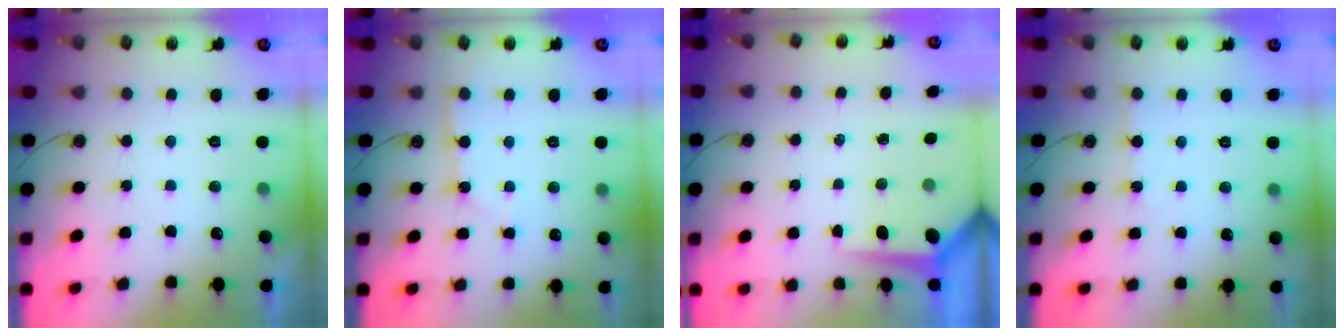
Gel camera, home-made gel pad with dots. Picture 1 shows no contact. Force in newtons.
{"total": 1.9, "press": 1.9, "slide": 0.2}
{"total": 5.7, "press": 5.7, "slide": 0.5}
{"total": 1.8, "press": 1.8, "slide": 0.3}